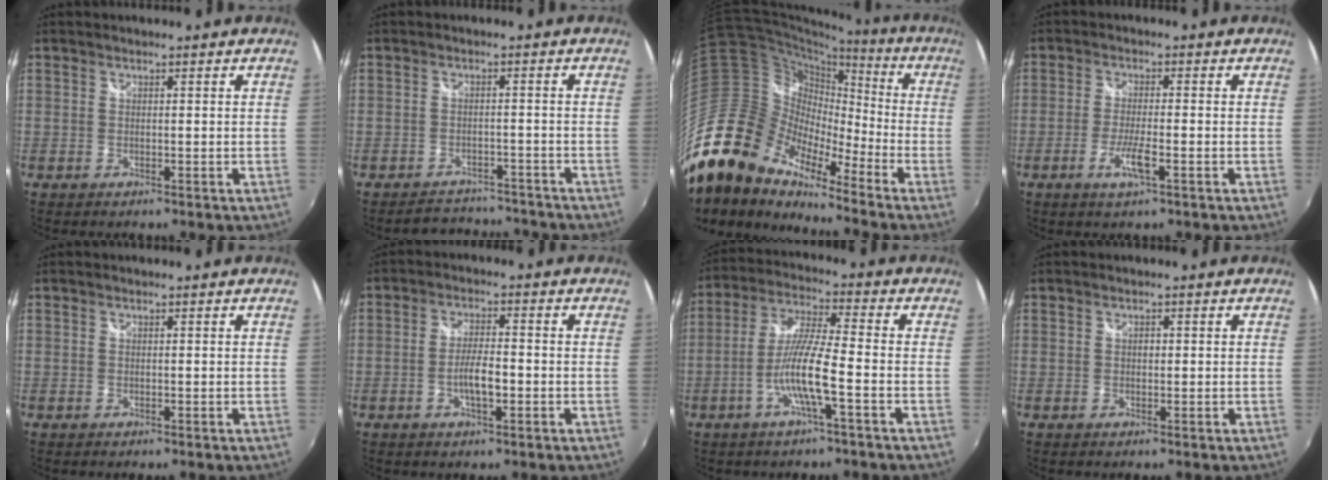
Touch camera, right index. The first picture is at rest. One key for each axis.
{"total": 7.8, "fx": -7.1, "fy": 2.9, "fz": 1.3, "tx": -0.032, "ty": 0.015, "tz": -0.091}
{"total": 22.9, "fx": -17.2, "fy": 10.5, "fz": 10.9, "tx": -0.218, "ty": -0.015, "tz": -0.343}
{"total": 4.8, "fx": -2.2, "fy": 0.5, "fz": 4.2, "tx": -0.089, "ty": -0.007, "tz": -0.044}
{"total": 0.0}
{"total": 5.0, "fx": -1.6, "fy": 1.3, "fz": 4.6, "tx": -0.087, "ty": 0.002, "tz": -0.028}
{"total": 9.4, "fx": -3.7, "fy": 0.1, "fz": 8.6, "tx": -0.182, "ty": 0.002, "tz": -0.071}
{"total": 0.7, "fx": 0.0, "fy": 0.6, "fz": 0.4, "tx": -0.005, "ty": 0.002, "tz": 0.000}